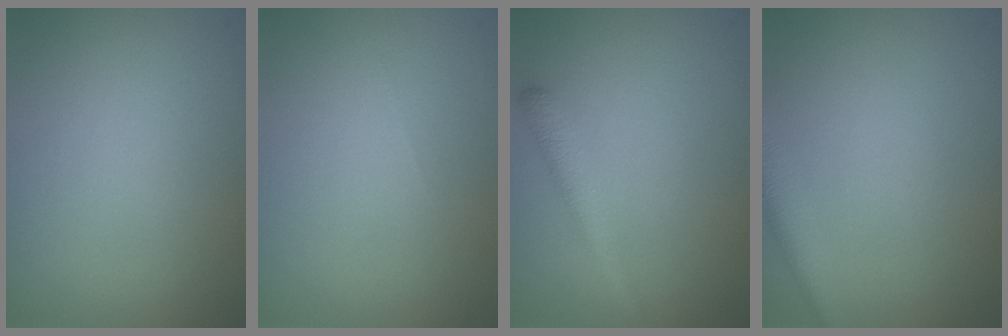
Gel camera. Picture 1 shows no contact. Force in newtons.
{"total": 0.0}
{"total": 2.2, "press": 2.2, "slide": 0.1}
{"total": 2.9, "press": 2.9, "slide": 0.2}